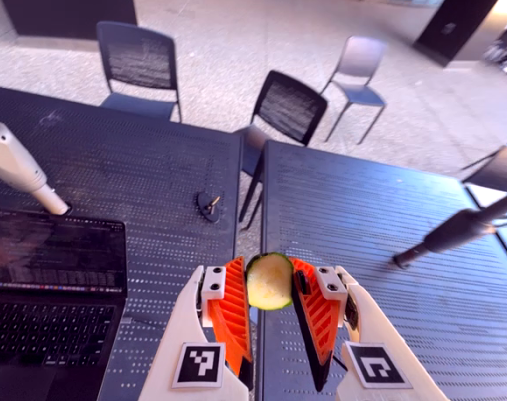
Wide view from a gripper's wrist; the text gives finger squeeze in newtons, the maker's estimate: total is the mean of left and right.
{"total": 6.2, "left": 5.9, "right": 6.5}